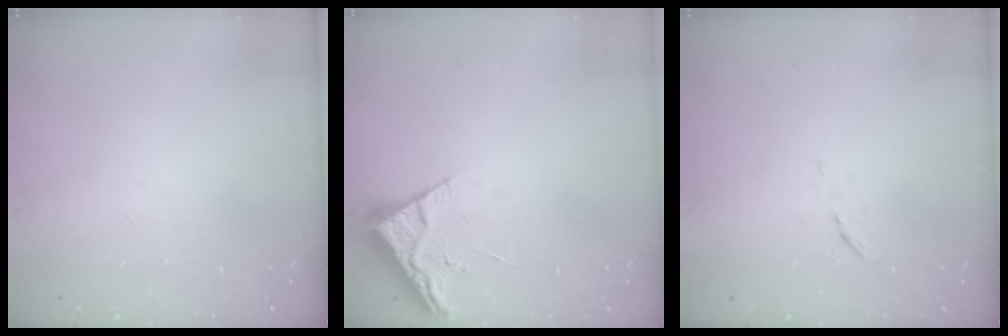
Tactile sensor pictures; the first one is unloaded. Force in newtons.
{"total": 3.7, "press": 3.6, "slide": 0.5}
{"total": 3.5, "press": 3.4, "slide": 0.5}